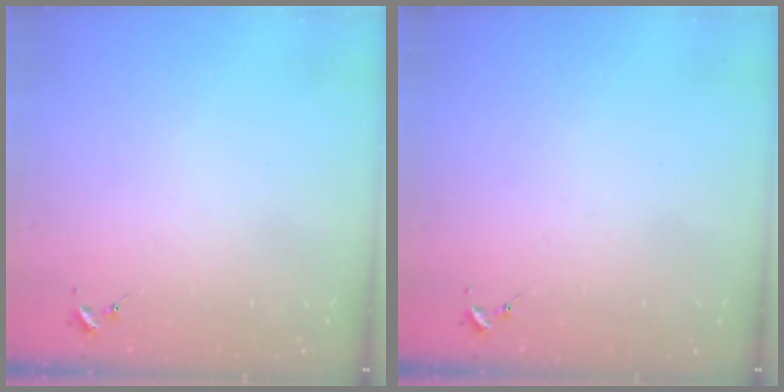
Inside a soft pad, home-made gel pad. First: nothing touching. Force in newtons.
{"total": 0.0}